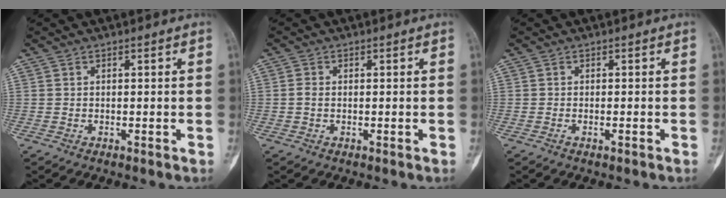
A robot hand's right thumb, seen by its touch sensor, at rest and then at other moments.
{"total": 1.2, "force": [-0.1, 0.9, 0.8], "torque": [-0.013, 0.001, -0.004]}
{"total": 0.7, "force": [-0.4, 0.2, 0.6], "torque": [-0.017, 0.005, -0.005]}